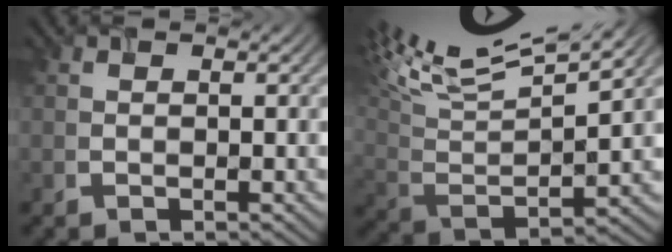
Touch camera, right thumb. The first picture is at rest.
{"total": 14.4, "force": [8.9, 4.0, 10.6], "torque": [-0.243, 0.034, 0.120]}